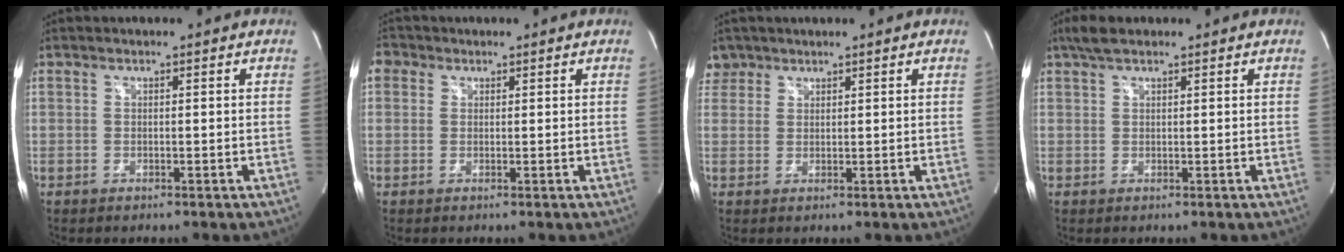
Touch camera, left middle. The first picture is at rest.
{"total": 2.5, "force": [1.0, 2.2, 0.6], "torque": [-0.009, 0.014, 0.015]}
{"total": 3.2, "force": [2.3, 2.2, -0.2], "torque": [0.010, 0.009, 0.044]}
{"total": 3.2, "force": [2.3, 1.3, 1.8], "torque": [-0.039, 0.018, 0.044]}